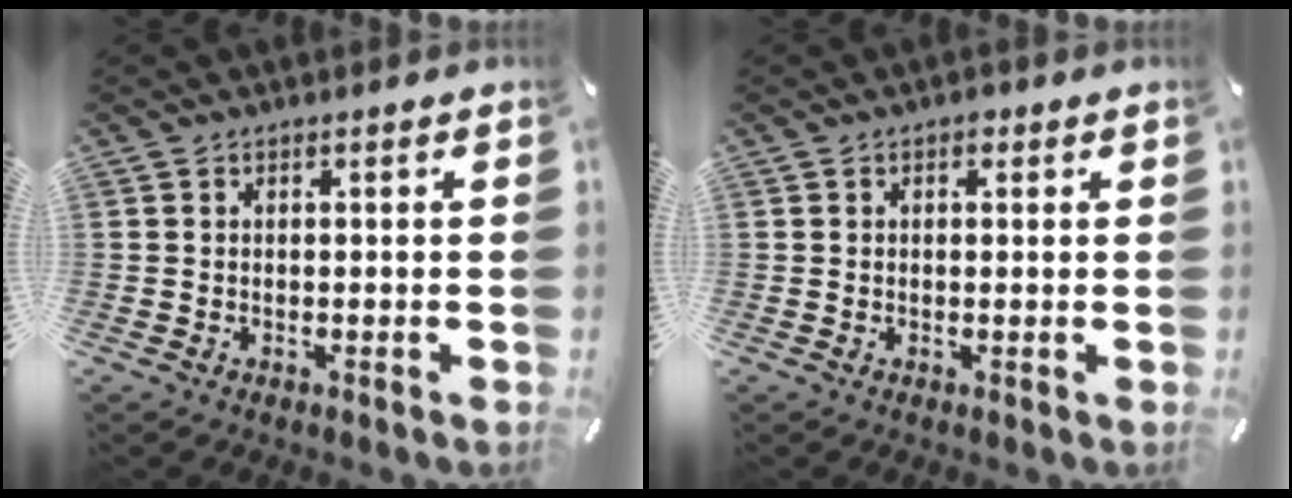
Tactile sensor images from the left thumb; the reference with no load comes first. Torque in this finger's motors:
{"motor_torque": [0.11, 0.24, 0.16, -0.26, 0.03]}